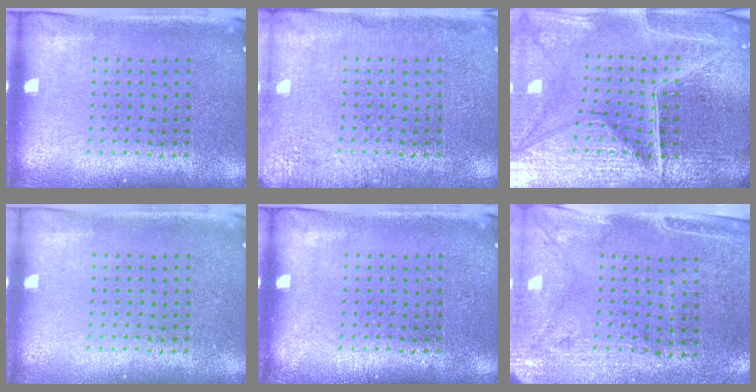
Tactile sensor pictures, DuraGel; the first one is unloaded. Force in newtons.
{"total": 3.0, "press": 3.0, "slide": 0.4}
{"total": 6.6, "press": 5.9, "slide": 3.0}
{"total": 0.0}
{"total": 0.0}
{"total": 2.9, "press": 2.5, "slide": 1.6}